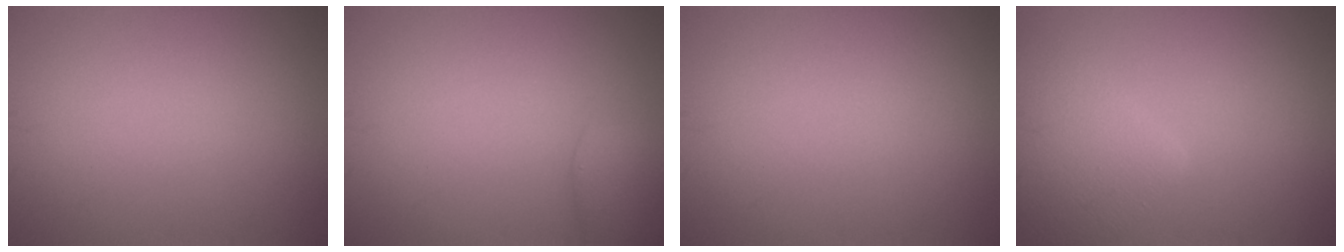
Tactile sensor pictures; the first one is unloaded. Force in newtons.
{"total": 2.7, "press": 2.6, "slide": 0.2}
{"total": 0.0}
{"total": 4.6, "press": 4.6, "slide": 0.3}